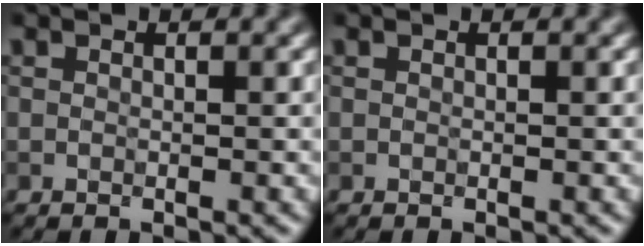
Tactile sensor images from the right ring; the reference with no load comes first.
{"total": 0.0}